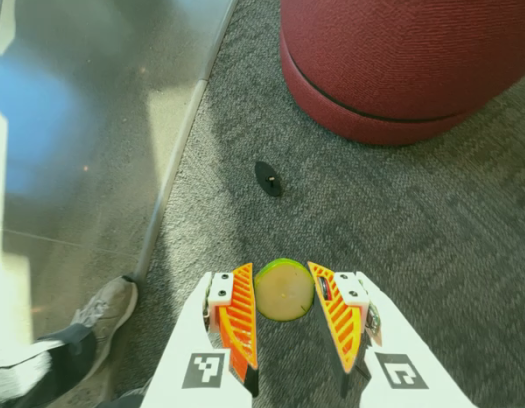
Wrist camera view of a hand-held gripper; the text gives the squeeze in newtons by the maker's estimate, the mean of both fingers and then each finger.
{"total": 9.2, "left": 9.4, "right": 9.1}